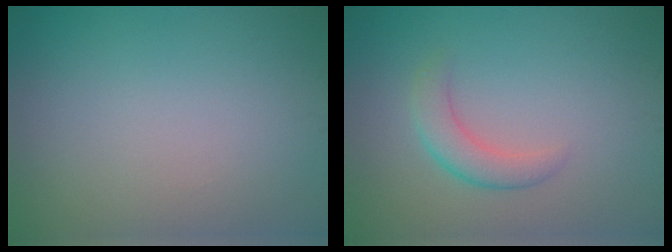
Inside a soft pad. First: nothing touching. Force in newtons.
{"total": 2.6, "press": 2.6, "slide": 0.1}